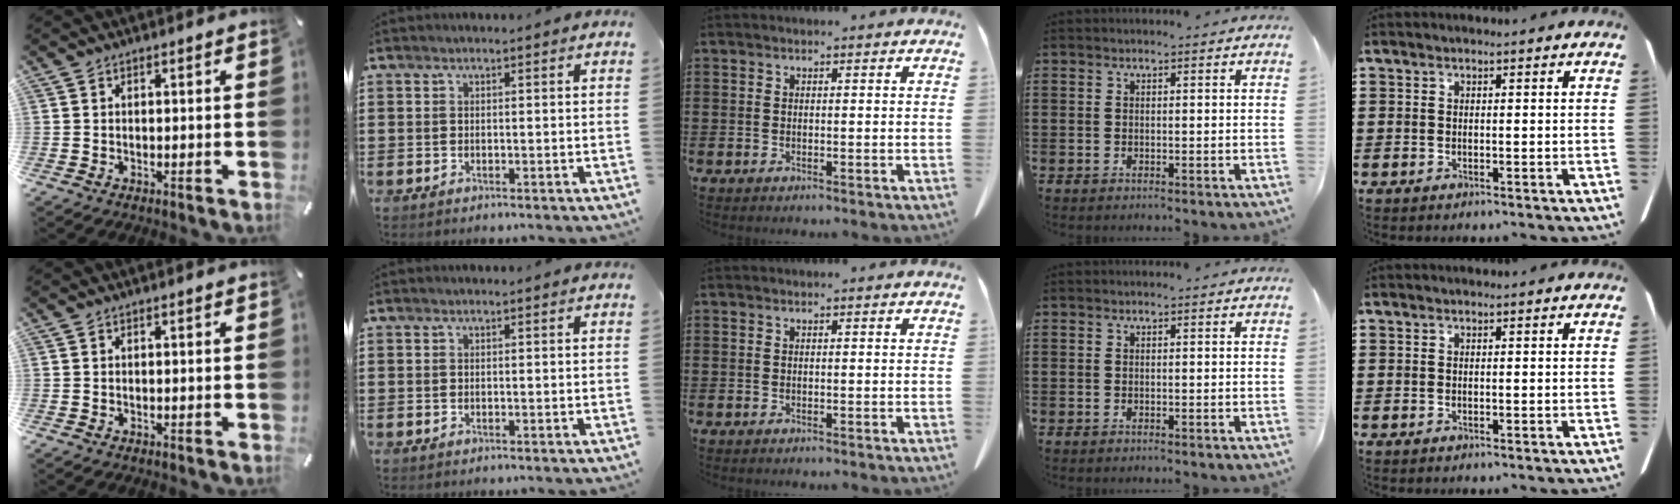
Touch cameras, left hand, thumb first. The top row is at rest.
{}